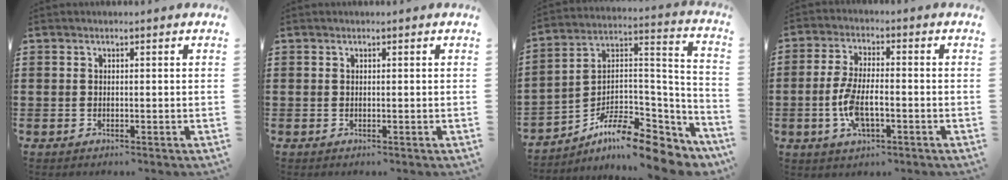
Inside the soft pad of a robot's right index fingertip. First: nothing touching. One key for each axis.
{"total": 0.0}
{"total": 10.6, "fx": -8.3, "fy": 3.2, "fz": 5.7, "tx": -0.095, "ty": 0.015, "tz": -0.157}
{"total": 7.1, "fx": -2.0, "fy": 3.1, "fz": 6.1, "tx": -0.139, "ty": -0.002, "tz": -0.043}